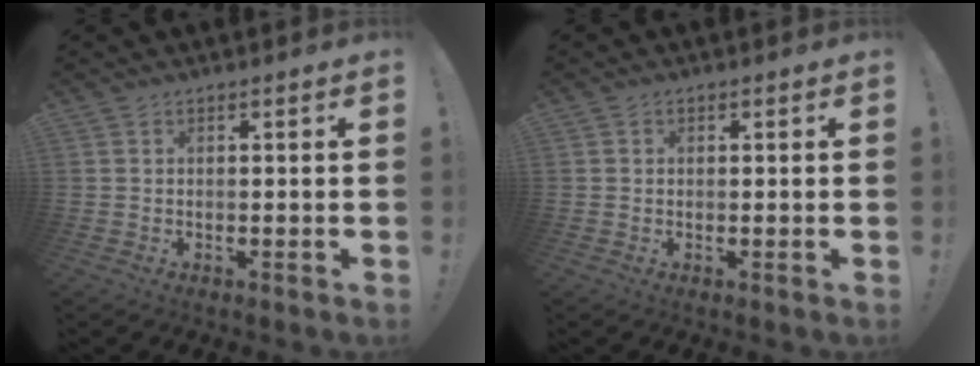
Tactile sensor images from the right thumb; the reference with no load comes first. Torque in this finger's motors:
{"motor_torque": [0.03, -0.29, -0.16, 0.13, 0.07]}